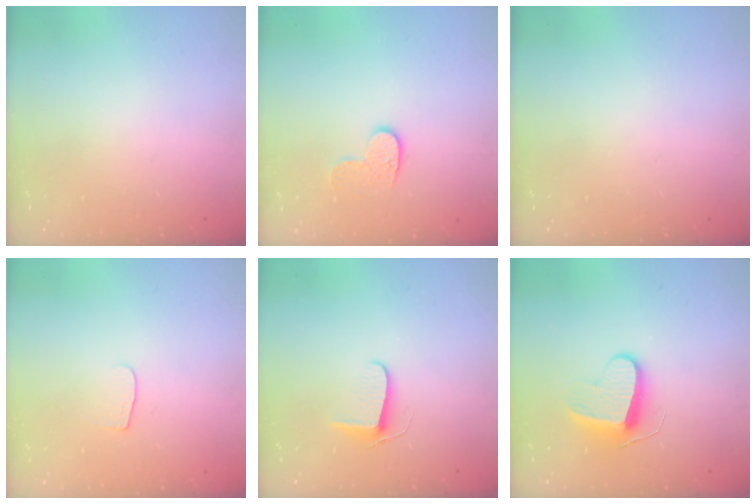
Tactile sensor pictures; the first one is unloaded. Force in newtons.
{"total": 6.0, "press": 6.0, "slide": 0.5}
{"total": 0.0}
{"total": 4.3, "press": 4.3, "slide": 0.5}
{"total": 6.3, "press": 6.2, "slide": 0.5}
{"total": 8.8, "press": 8.8, "slide": 0.2}